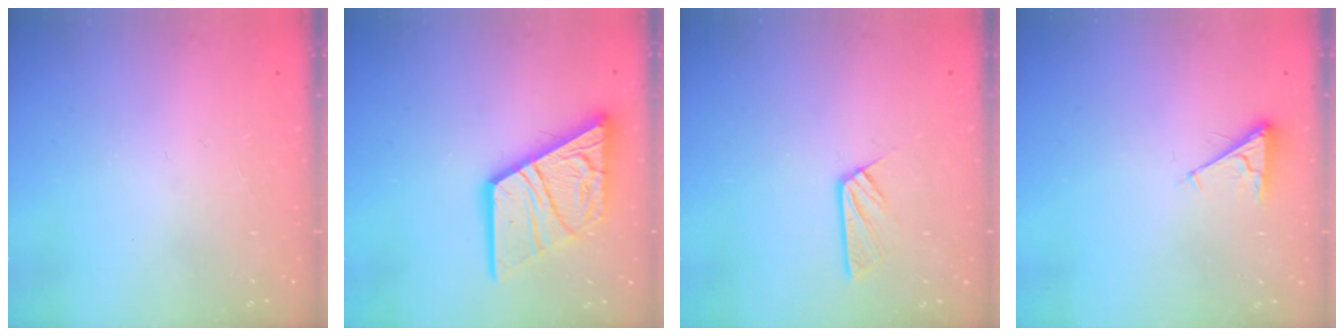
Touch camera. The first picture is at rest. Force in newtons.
{"total": 18.5, "press": 18.4, "slide": 1.8}
{"total": 5.3, "press": 5.3, "slide": 0.2}
{"total": 2.8, "press": 2.8, "slide": 0.4}